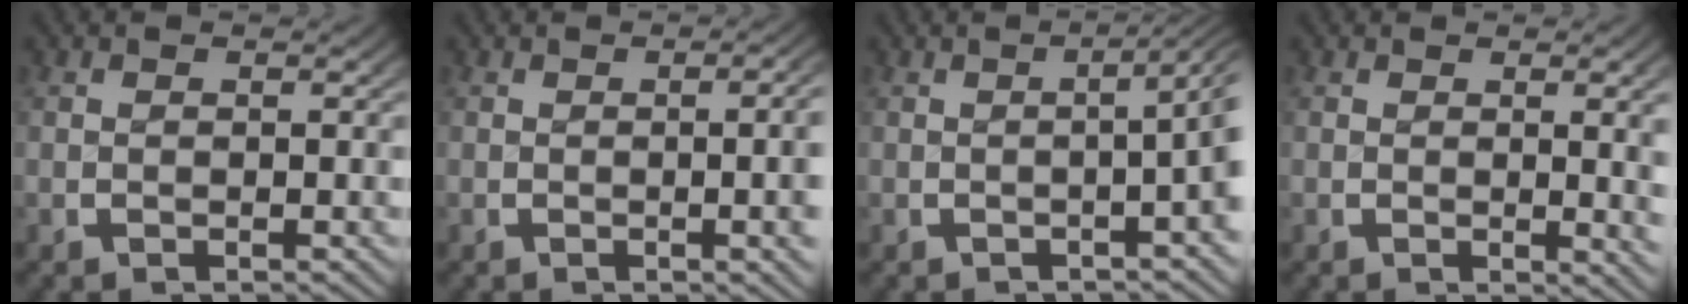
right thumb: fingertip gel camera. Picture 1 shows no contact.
{"total": 4.7, "force": [-0.1, 1.5, 4.5], "torque": [-0.039, 0.013, -0.010]}
{"total": 4.3, "force": [0.6, 1.3, 4.1], "torque": [-0.050, 0.016, 0.001]}
{"total": 3.3, "force": [0.3, 0.6, 3.2], "torque": [-0.033, -0.003, 0.006]}